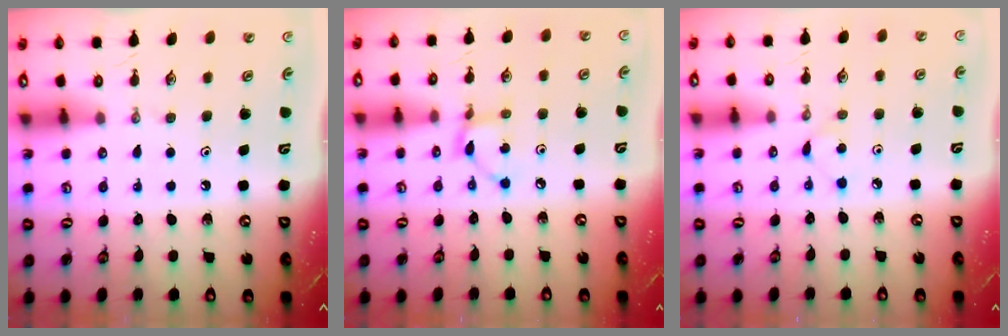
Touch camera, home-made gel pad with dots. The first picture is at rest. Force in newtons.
{"total": 3.5, "press": 3.5, "slide": 0.1}
{"total": 2.8, "press": 2.8, "slide": 0.4}